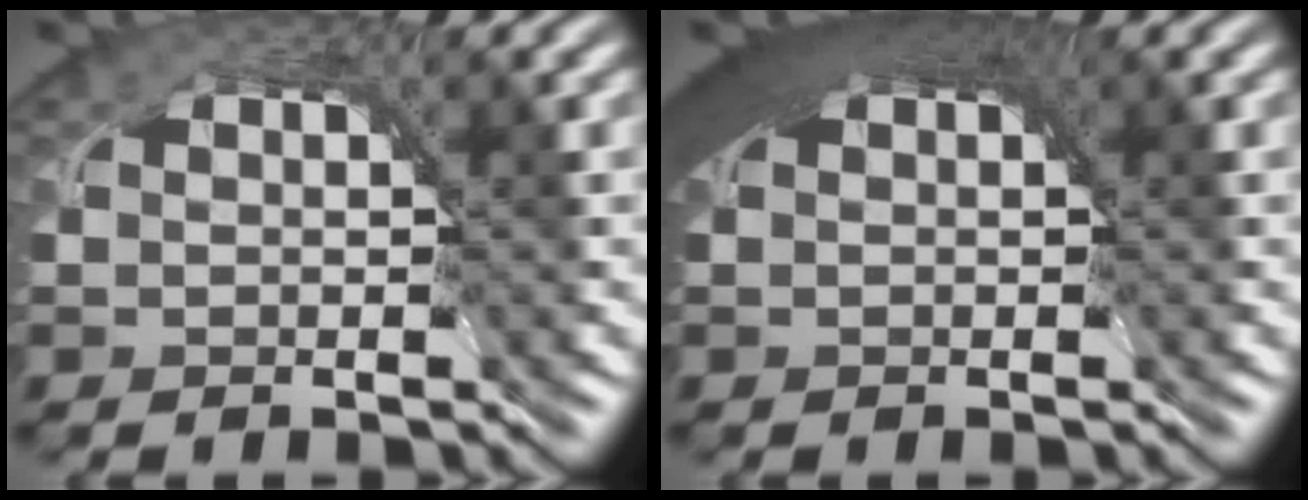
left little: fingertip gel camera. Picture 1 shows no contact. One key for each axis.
{"total": 7.0, "fx": 2.8, "fy": 3.4, "fz": 5.4, "tx": -0.086, "ty": 0.015, "tz": 0.031}